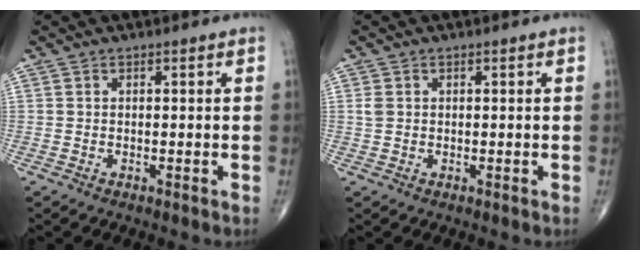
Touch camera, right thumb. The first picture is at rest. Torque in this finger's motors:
{"motor_torque": [-0.19, 0.14, -0.01, 0.01, 0.01]}